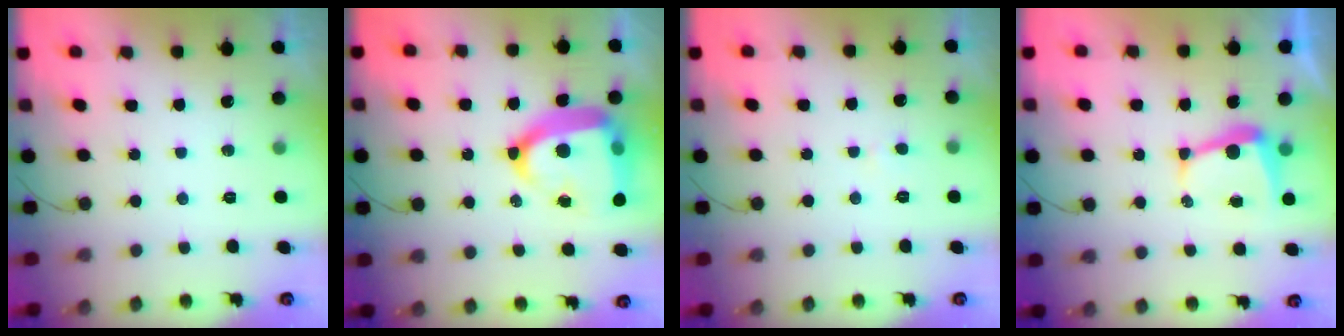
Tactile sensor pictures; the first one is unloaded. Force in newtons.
{"total": 20.1, "press": 20.0, "slide": 1.7}
{"total": 2.2, "press": 2.2, "slide": 0.2}
{"total": 5.8, "press": 5.8, "slide": 0.7}